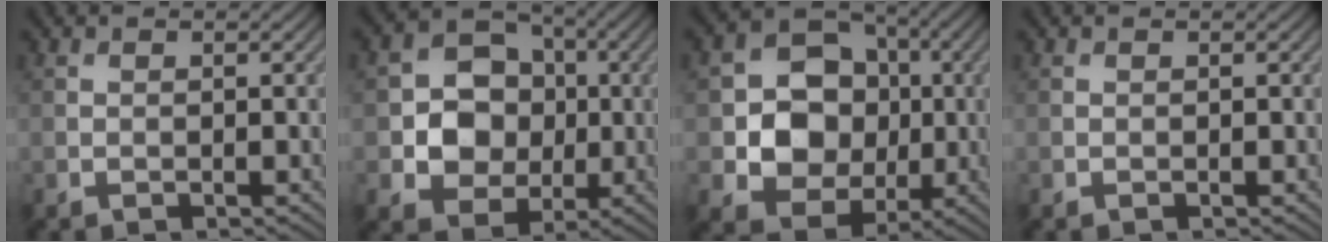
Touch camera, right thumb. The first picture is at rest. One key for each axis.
{"total": 8.7, "fx": -0.3, "fy": 7.5, "fz": 4.5, "tx": -0.085, "ty": 0.001, "tz": -0.021}
{"total": 10.8, "fx": -0.3, "fy": 9.1, "fz": 5.7, "tx": -0.103, "ty": 0.000, "tz": -0.017}
{"total": 0.0}